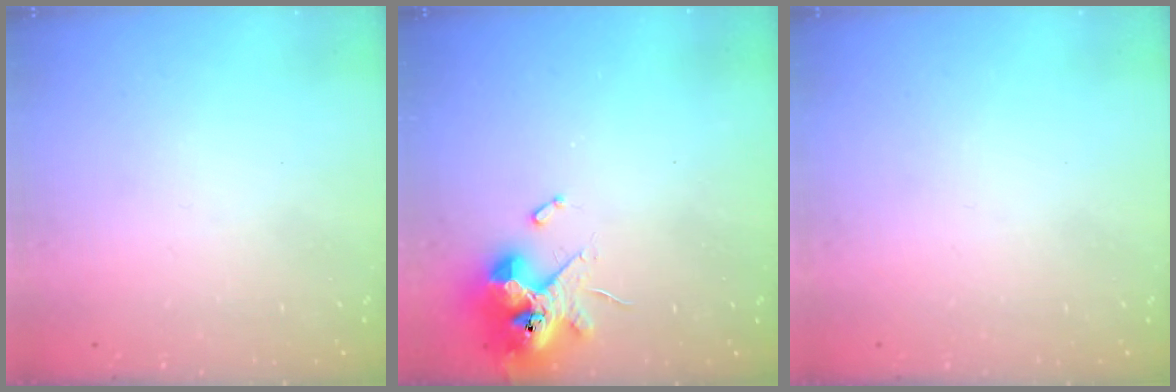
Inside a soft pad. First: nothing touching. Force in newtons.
{"total": 12.1, "press": 12.0, "slide": 1.5}
{"total": 0.0}